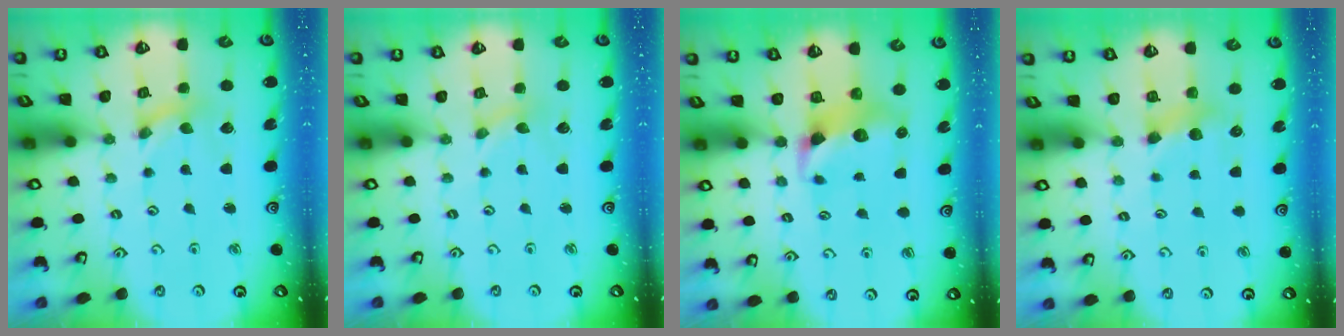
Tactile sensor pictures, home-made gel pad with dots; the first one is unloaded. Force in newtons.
{"total": 0.0}
{"total": 6.9, "press": 6.9, "slide": 0.7}
{"total": 5.2, "press": 5.1, "slide": 0.6}